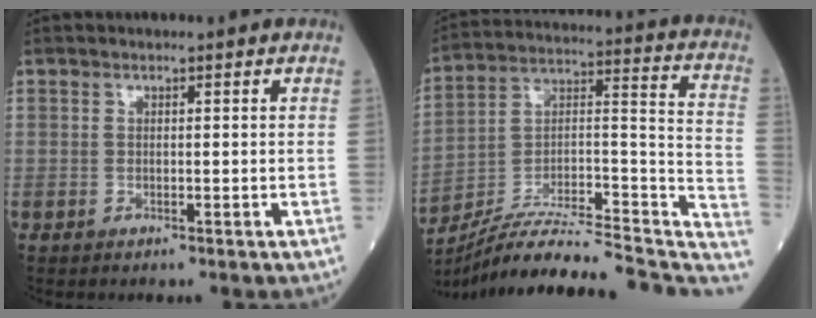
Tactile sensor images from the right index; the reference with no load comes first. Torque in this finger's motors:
{"motor_torque": [-0.93, -1.21, -0.74, -0.12]}